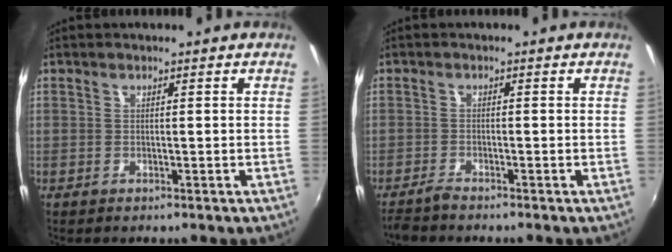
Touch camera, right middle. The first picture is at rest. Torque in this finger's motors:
{"motor_torque": [0.14, -0.23, 0.09, 0.03]}